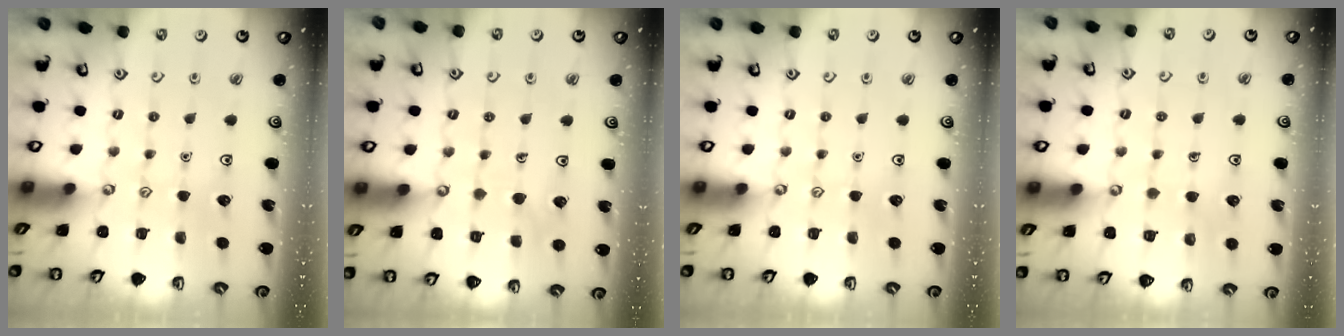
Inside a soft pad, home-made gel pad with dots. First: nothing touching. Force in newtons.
{"total": 5.1, "press": 5.1, "slide": 0.3}
{"total": 0.0}
{"total": 4.8, "press": 4.8, "slide": 0.4}